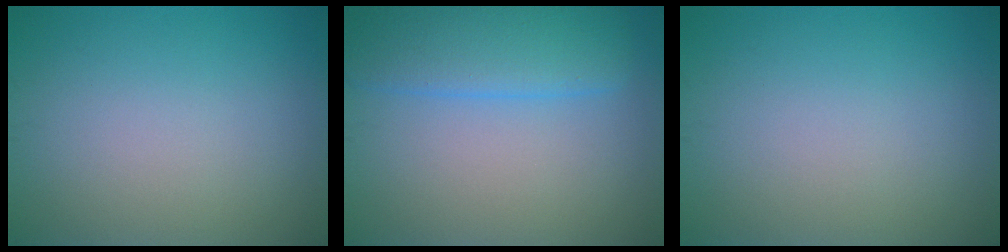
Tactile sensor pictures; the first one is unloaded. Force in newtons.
{"total": 5.5, "press": 5.5, "slide": 0.2}
{"total": 0.0}